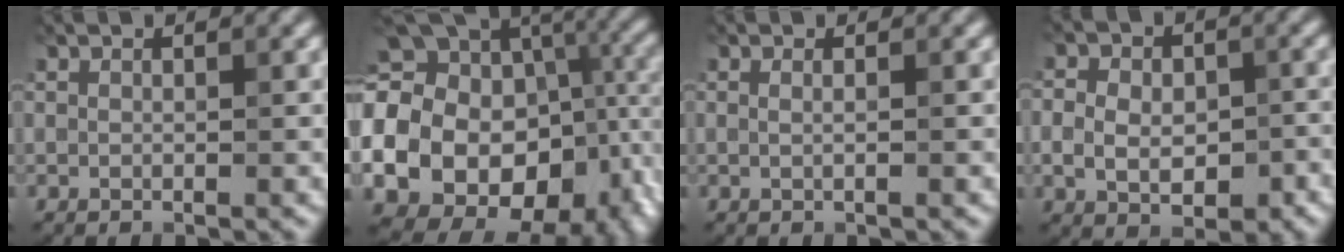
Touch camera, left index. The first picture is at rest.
{"total": 24.8, "force": [-6.1, 20.7, 12.2], "torque": [-0.225, -0.026, -0.121]}
{"total": 1.2, "force": [0.3, 0.6, 1.0], "torque": [-0.005, -0.009, -0.007]}
{"total": 6.3, "force": [-0.8, 4.6, 4.2], "torque": [-0.040, 0.002, -0.020]}